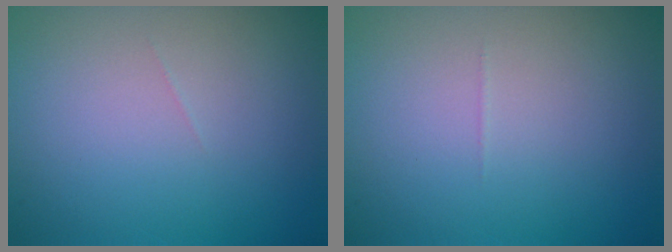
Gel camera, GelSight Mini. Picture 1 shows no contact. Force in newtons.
{"total": 0.0}